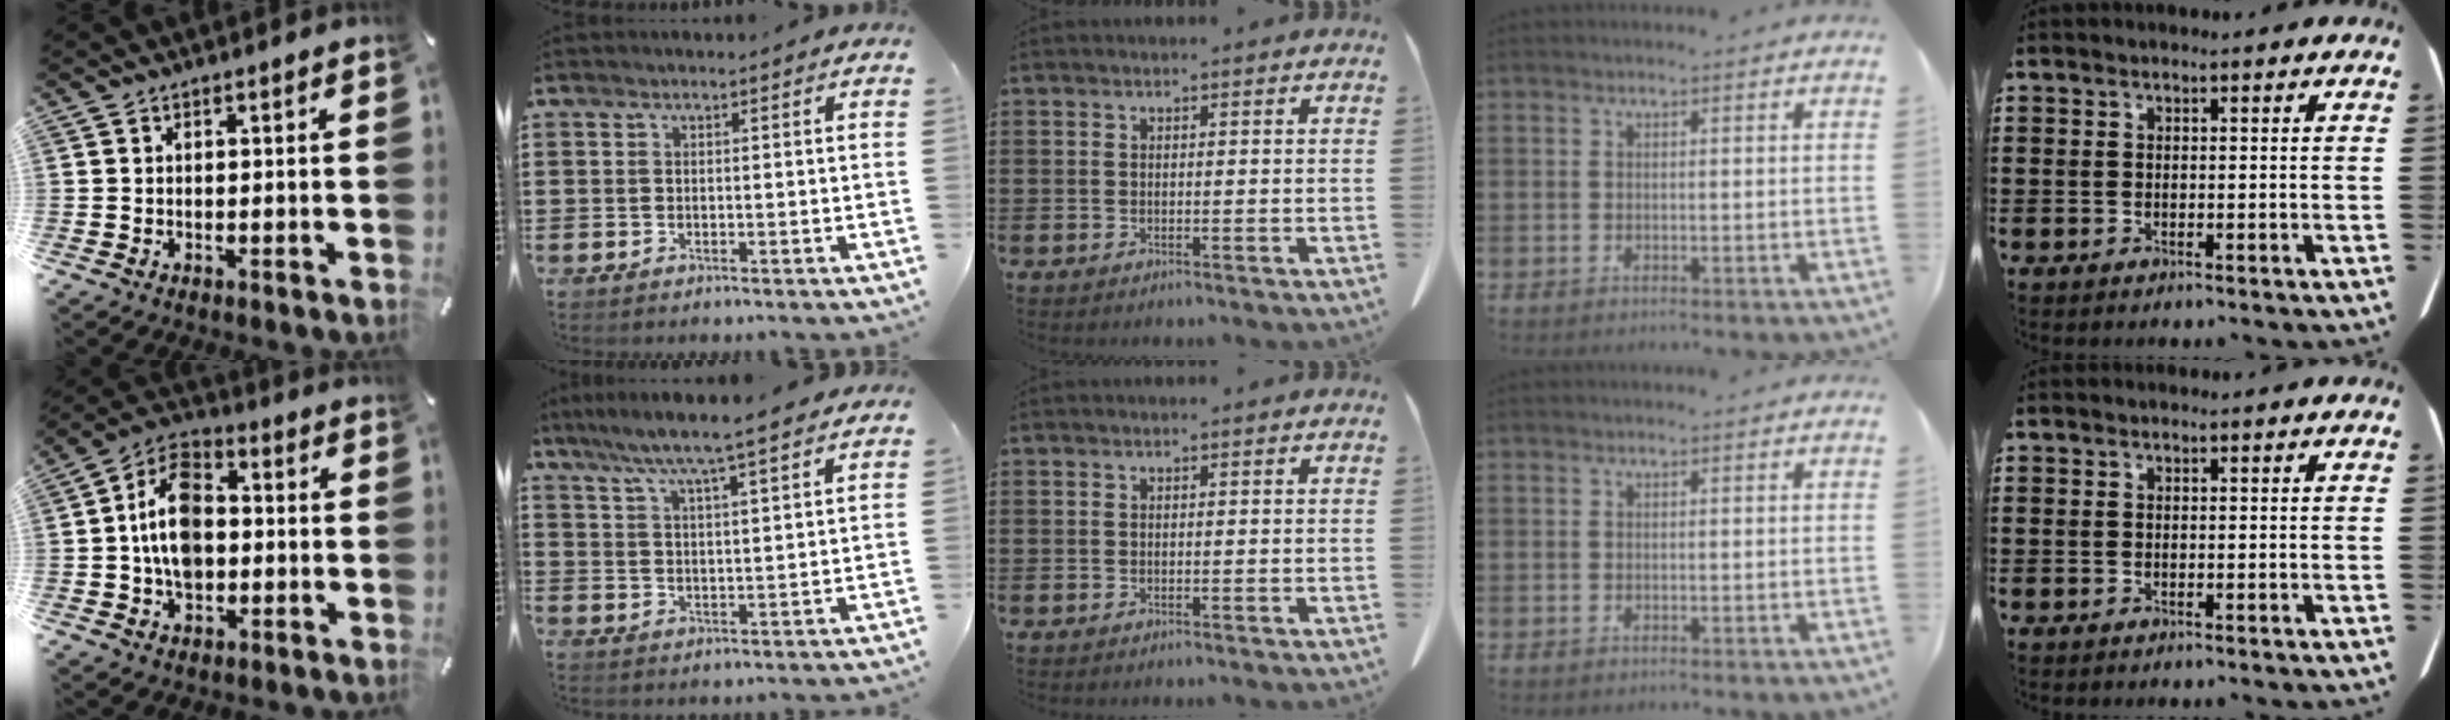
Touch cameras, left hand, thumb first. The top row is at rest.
{"thumb": {"total": 12.2, "force": [-1.0, 8.8, 8.4], "torque": [-0.177, 0.019, -0.017]}, "index": {"total": 6.0, "force": [5.1, -0.6, 3.2], "torque": [-0.081, -0.025, 0.085]}}